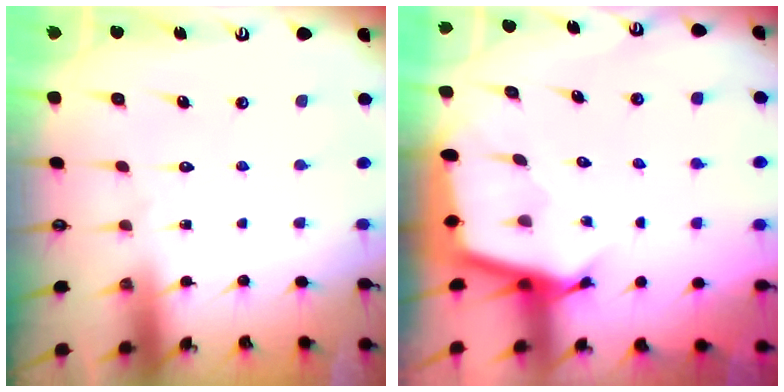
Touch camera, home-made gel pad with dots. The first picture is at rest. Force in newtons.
{"total": 3.1, "press": 3.1, "slide": 0.1}